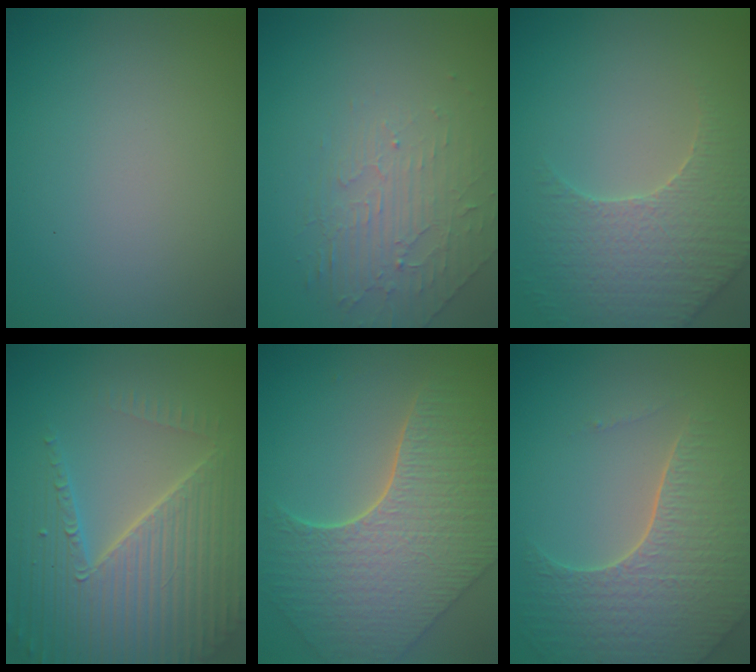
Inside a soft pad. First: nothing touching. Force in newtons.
{"total": 2.2, "press": 1.5, "slide": 1.7}
{"total": 4.4, "press": 4.3, "slide": 0.8}
{"total": 7.0, "press": 6.8, "slide": 1.7}
{"total": 8.3, "press": 6.1, "slide": 5.6}
{"total": 7.0, "press": 5.2, "slide": 4.6}